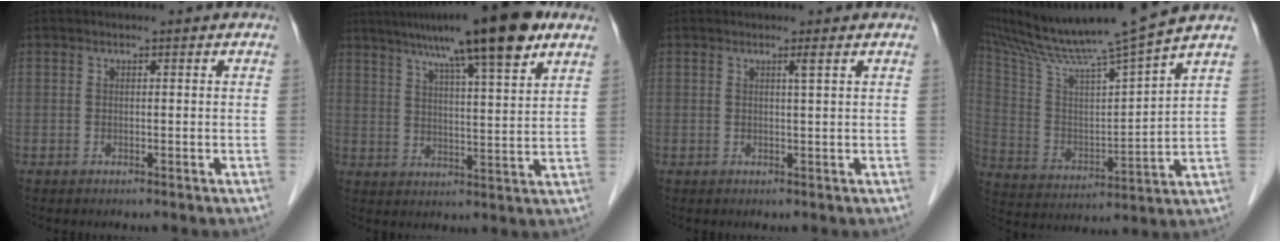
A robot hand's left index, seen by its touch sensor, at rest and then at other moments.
{"total": 17.0, "force": [11.4, 0.9, 12.6], "torque": [-0.193, 0.025, 0.167]}
{"total": 1.2, "force": [0.6, -0.4, 0.9], "torque": [-0.021, -0.005, 0.015]}
{"total": 16.0, "force": [14.1, -2.2, 7.1], "torque": [-0.141, -0.015, 0.248]}